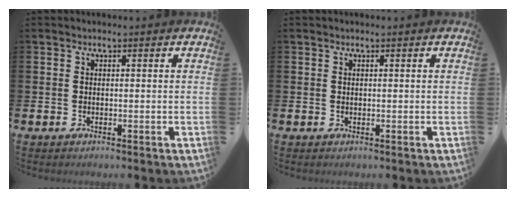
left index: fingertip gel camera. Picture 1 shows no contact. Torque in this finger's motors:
{"motor_torque": [0.02, 0.01, -0.10, 0.01]}